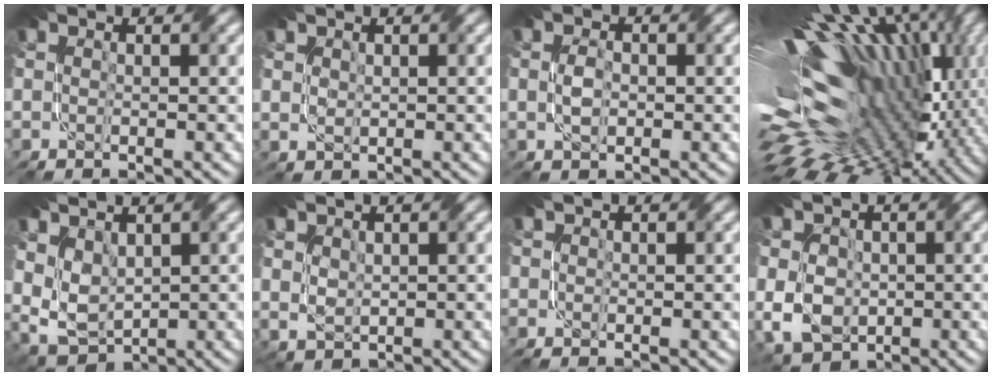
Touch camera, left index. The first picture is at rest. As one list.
[{"total": 0.9, "force": [0.5, 0.8, 0.3], "torque": [-0.017, -0.004, 0.015]}, {"total": 1.6, "force": [-0.9, 0.7, 1.1], "torque": [-0.025, -0.001, -0.019]}, {"total": 19.4, "force": [0.0, 9.4, 16.9], "torque": [-0.304, -0.013, -0.010]}, {"total": 4.9, "force": [1.9, 3.0, 3.3], "torque": [-0.079, 0.000, 0.032]}, {"total": 1.9, "force": [1.0, 1.3, 0.9], "torque": [-0.038, 0.001, 0.023]}, {"total": 0.0}, {"total": 7.2, "force": [-1.1, 5.6, 4.4], "torque": [-0.085, -0.001, -0.044]}]